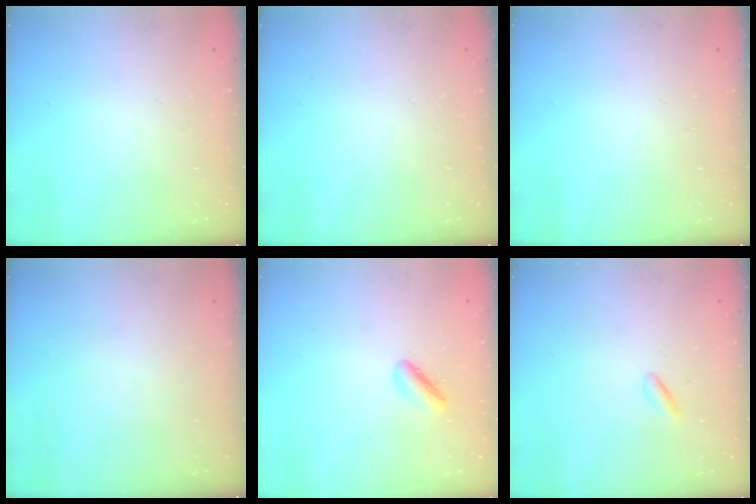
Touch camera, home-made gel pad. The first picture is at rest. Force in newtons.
{"total": 0.0}
{"total": 0.0}
{"total": 0.0}
{"total": 2.0, "press": 2.0, "slide": 0.3}
{"total": 0.8, "press": 0.6, "slide": 0.5}